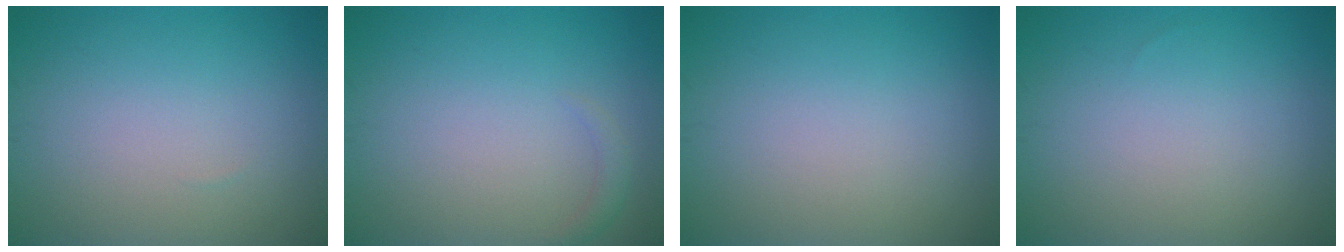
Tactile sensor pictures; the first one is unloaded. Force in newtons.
{"total": 0.9, "press": 0.9, "slide": 0.1}
{"total": 0.0}
{"total": 0.0}